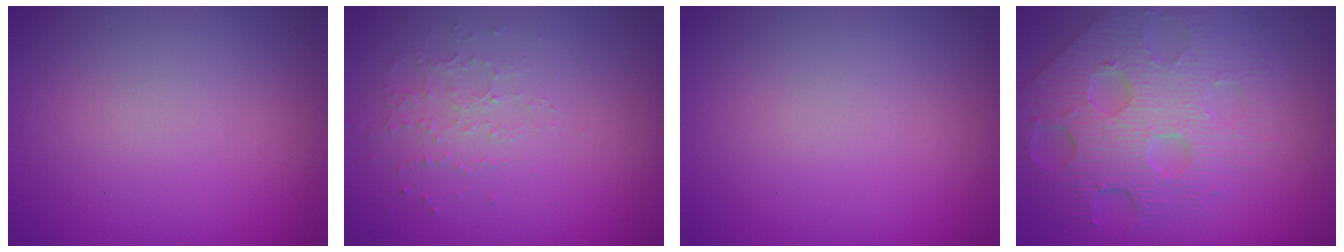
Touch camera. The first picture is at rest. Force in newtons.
{"total": 1.0, "press": 0.7, "slide": 0.8}
{"total": 0.0}
{"total": 8.2, "press": 5.5, "slide": 6.0}